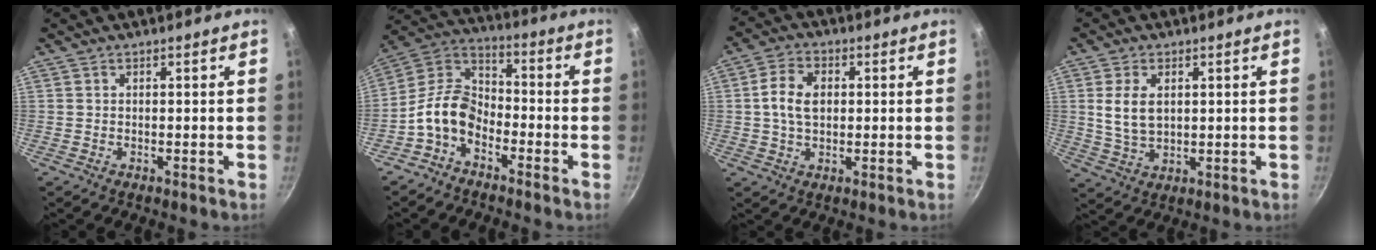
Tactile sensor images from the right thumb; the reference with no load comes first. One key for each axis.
{"total": 11.1, "fx": -5.1, "fy": 7.0, "fz": 7.0, "tx": -0.121, "ty": 0.064, "tz": -0.122}
{"total": 7.2, "fx": 0.8, "fy": 4.9, "fz": 5.3, "tx": -0.089, "ty": 0.010, "tz": 0.009}
{"total": 6.9, "fx": 1.5, "fy": 4.1, "fz": 5.3, "tx": -0.096, "ty": -0.008, "tz": 0.036}